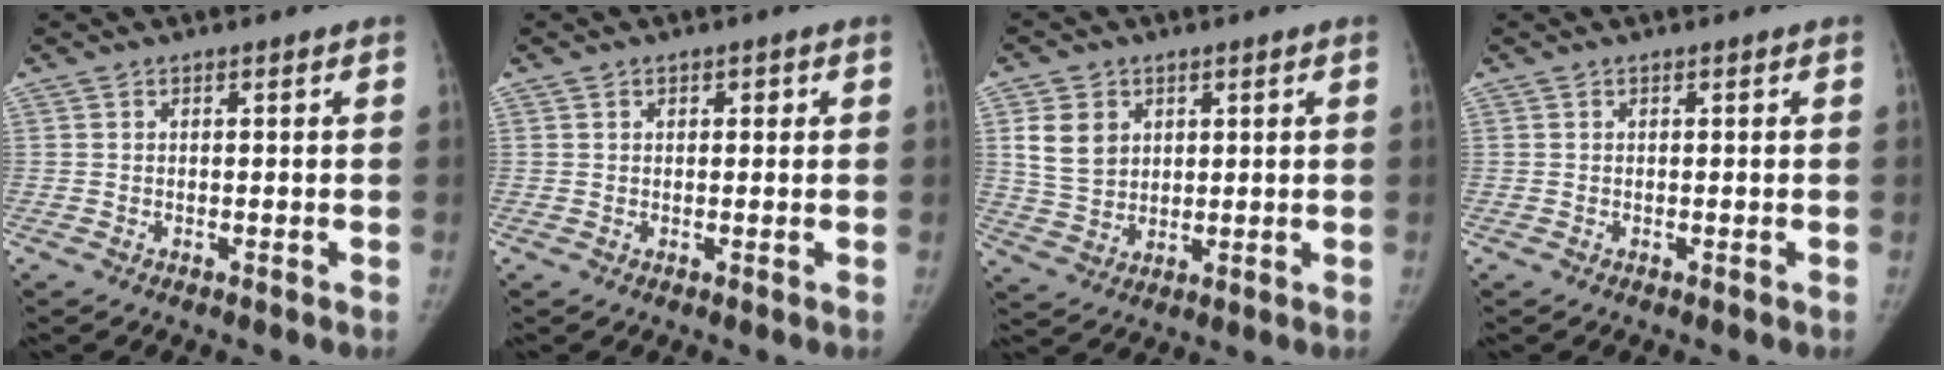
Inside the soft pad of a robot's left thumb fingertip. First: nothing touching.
{"total": 1.2, "force": [0.5, 0.9, 0.6], "torque": [0.002, 0.000, 0.004]}
{"total": 7.6, "force": [2.7, 6.0, 4.0], "torque": [-0.054, -0.010, 0.060]}
{"total": 0.0}